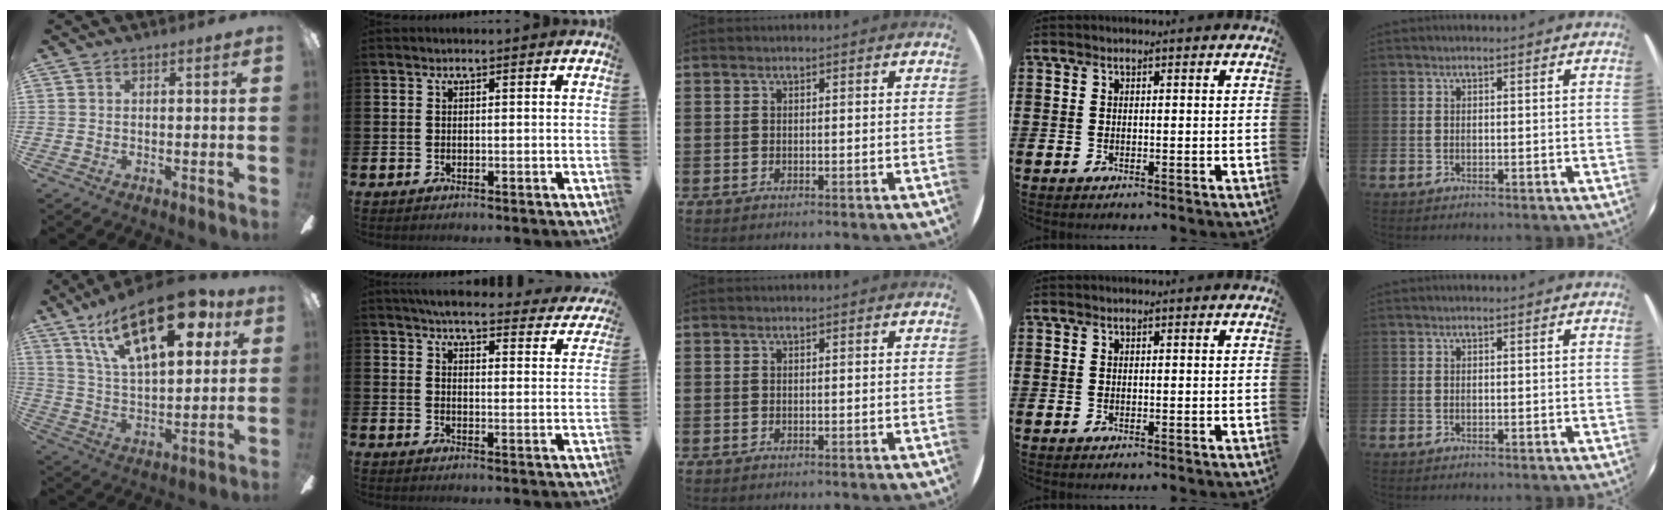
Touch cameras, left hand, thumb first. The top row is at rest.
{"thumb": {"total": 25.1, "force": [13.0, 11.5, 18.2], "torque": [-0.292, -0.048, 0.215]}, "index": {"total": 5.2, "force": [5.0, 0.7, 1.3], "torque": [-0.035, -0.037, 0.083]}}